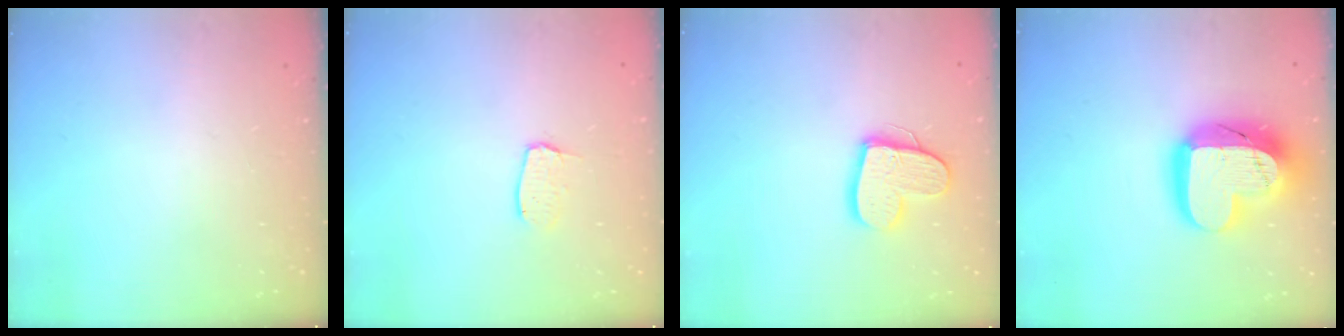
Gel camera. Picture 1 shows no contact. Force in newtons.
{"total": 4.5, "press": 4.4, "slide": 0.3}
{"total": 12.9, "press": 12.9, "slide": 1.0}
{"total": 21.1, "press": 21.0, "slide": 1.7}